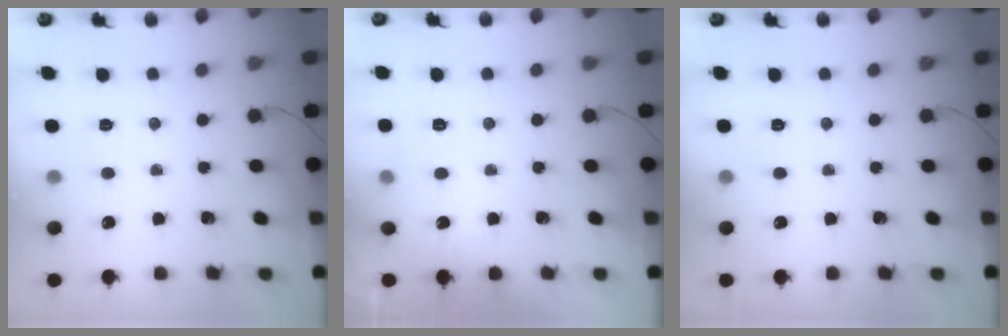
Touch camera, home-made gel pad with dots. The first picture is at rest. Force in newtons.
{"total": 4.7, "press": 4.5, "slide": 1.2}
{"total": 0.0}